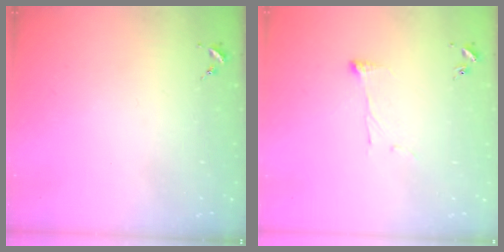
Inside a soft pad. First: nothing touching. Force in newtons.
{"total": 6.4, "press": 6.4, "slide": 0.6}